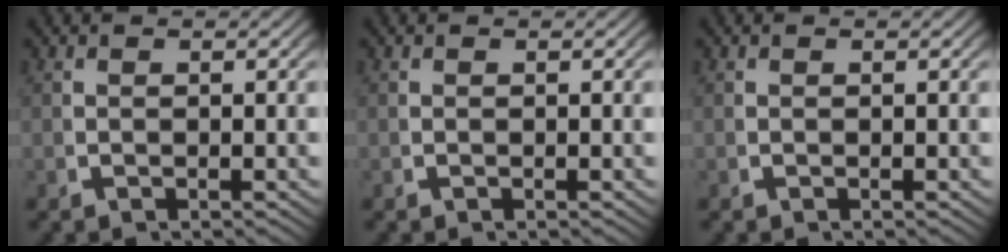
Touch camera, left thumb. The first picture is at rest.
{"total": 0.0}
{"total": 0.0}